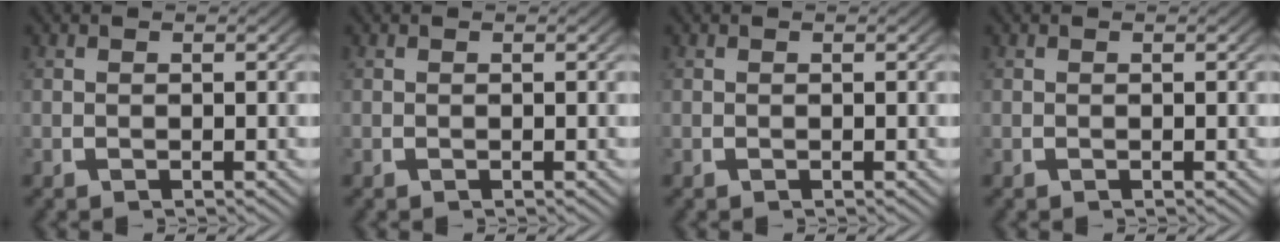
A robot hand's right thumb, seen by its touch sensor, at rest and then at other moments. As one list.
[{"total": 0.0}, {"total": 0.0}, {"total": 0.0}]